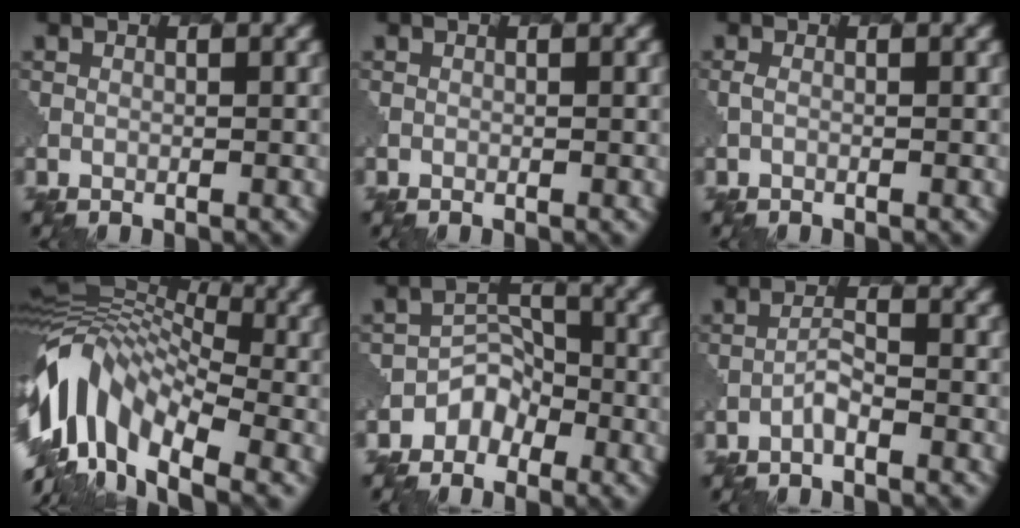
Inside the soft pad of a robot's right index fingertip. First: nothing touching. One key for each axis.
{"total": 0.0}
{"total": 0.5, "fx": -0.3, "fy": 0.1, "fz": 0.4, "tx": -0.011, "ty": -0.003, "tz": -0.010}
{"total": 11.8, "fx": -1.9, "fy": 6.9, "fz": 9.3, "tx": -0.184, "ty": 0.023, "tz": -0.046}
{"total": 2.6, "fx": -1.7, "fy": 1.8, "fz": 0.8, "tx": -0.004, "ty": 0.008, "tz": -0.035}
{"total": 1.1, "fx": -0.8, "fy": 0.1, "fz": 0.8, "tx": -0.015, "ty": 0.007, "tz": -0.020}